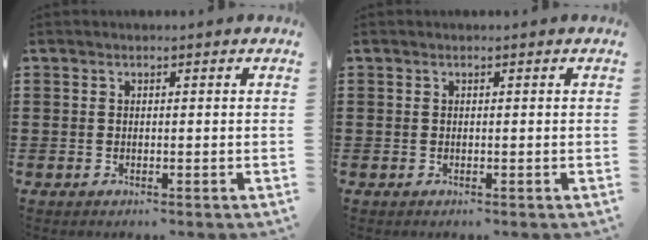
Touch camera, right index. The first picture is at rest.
{"total": 0.0}